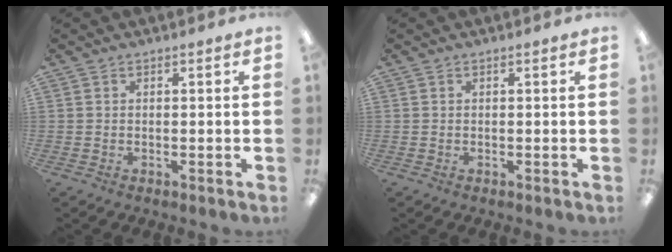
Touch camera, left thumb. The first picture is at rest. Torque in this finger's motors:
{"motor_torque": [0.00, 0.00, 0.00, 0.00, 0.00]}